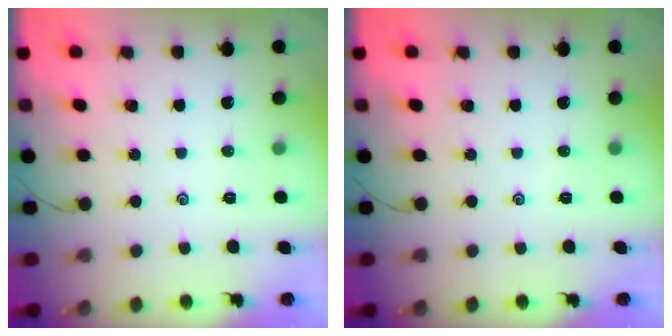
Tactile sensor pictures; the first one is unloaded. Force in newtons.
{"total": 0.0}